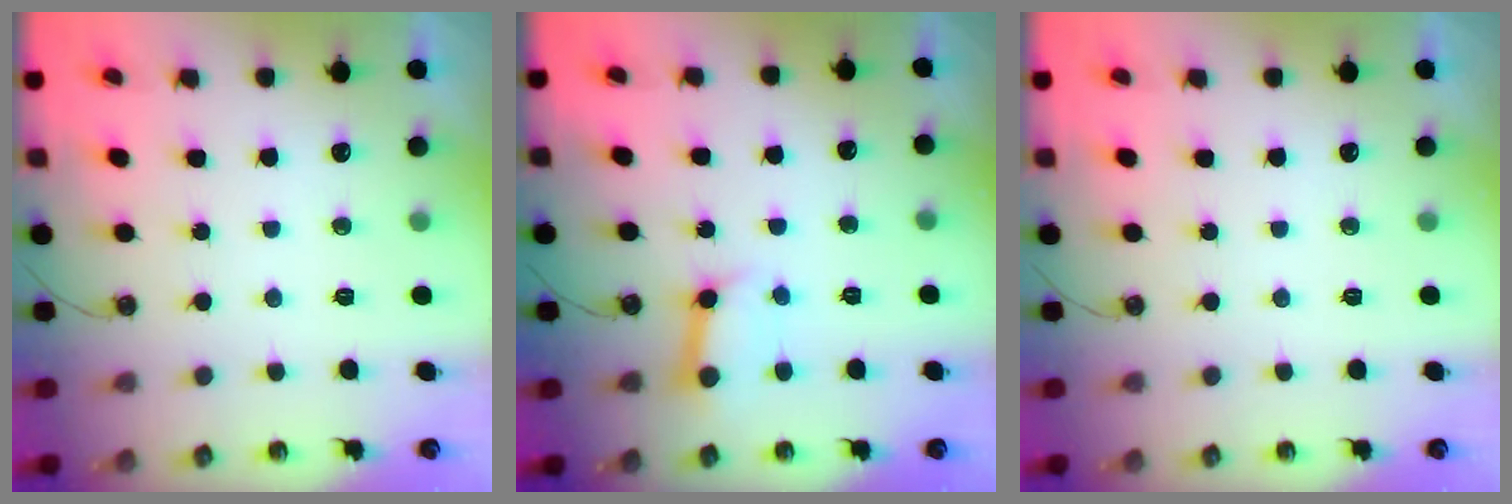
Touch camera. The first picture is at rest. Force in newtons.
{"total": 7.3, "press": 7.3, "slide": 1.0}
{"total": 0.0}